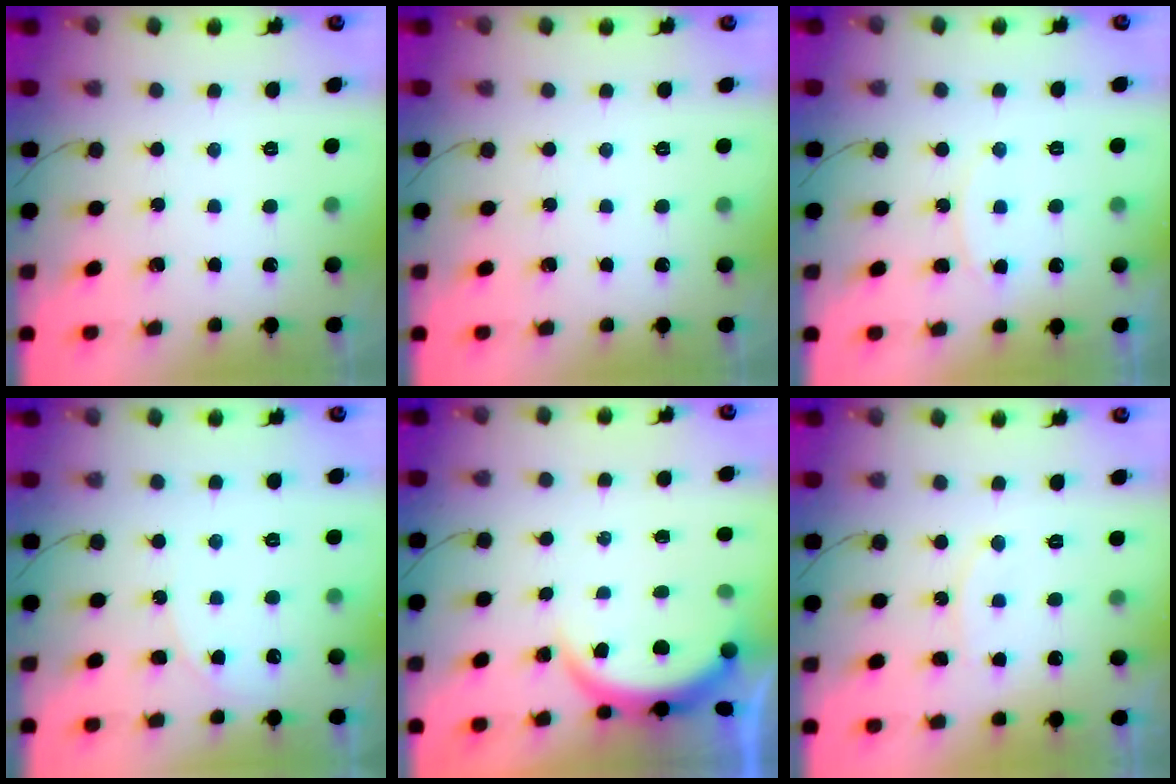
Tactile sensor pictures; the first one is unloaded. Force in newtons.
{"total": 0.0}
{"total": 7.3, "press": 7.3, "slide": 0.3}
{"total": 4.4, "press": 4.4, "slide": 0.3}
{"total": 3.8, "press": 3.8, "slide": 0.2}
{"total": 7.0, "press": 7.0, "slide": 0.3}